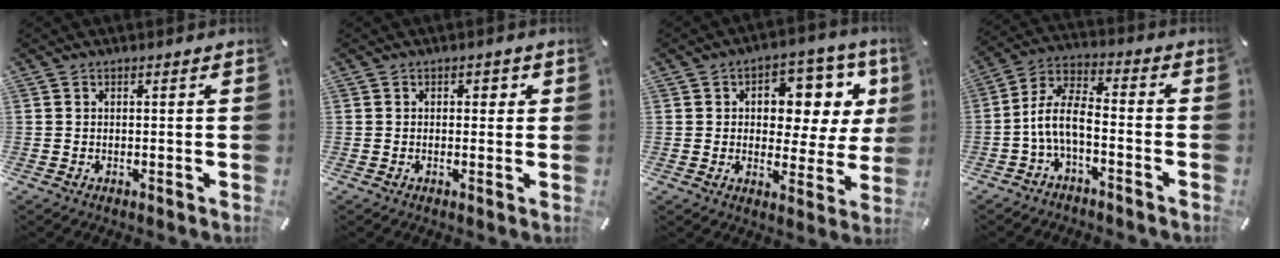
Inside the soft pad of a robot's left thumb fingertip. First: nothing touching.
{"total": 1.4, "force": [0.2, 1.1, 0.9], "torque": [-0.002, 0.002, -0.002]}
{"total": 11.5, "force": [4.4, 7.4, 7.6], "torque": [-0.092, -0.036, 0.072]}
{"total": 9.1, "force": [-3.9, 3.9, 7.2], "torque": [-0.160, -0.005, -0.077]}